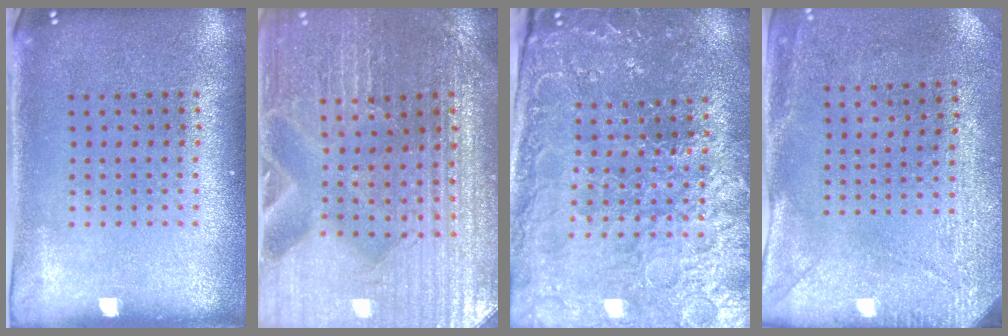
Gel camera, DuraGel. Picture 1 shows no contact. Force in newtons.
{"total": 3.4, "press": 3.3, "slide": 0.4}
{"total": 3.4, "press": 3.4, "slide": 0.3}
{"total": 3.0, "press": 2.3, "slide": 1.9}